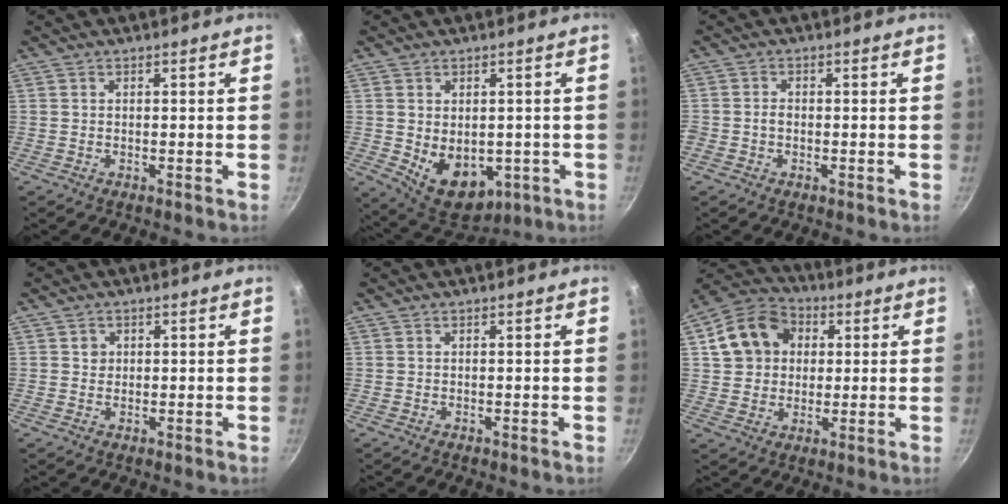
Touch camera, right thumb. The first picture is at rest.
{"total": 11.4, "force": [-1.8, 7.9, 8.0], "torque": [-0.090, -0.013, 0.000]}
{"total": 1.6, "force": [-0.6, 1.2, 0.9], "torque": [-0.013, 0.011, -0.011]}
{"total": 1.5, "force": [0.4, 1.4, 0.3], "torque": [0.001, 0.001, 0.004]}
{"total": 0.0}
{"total": 13.3, "force": [3.2, 11.0, 6.8], "torque": [-0.097, 0.019, 0.042]}